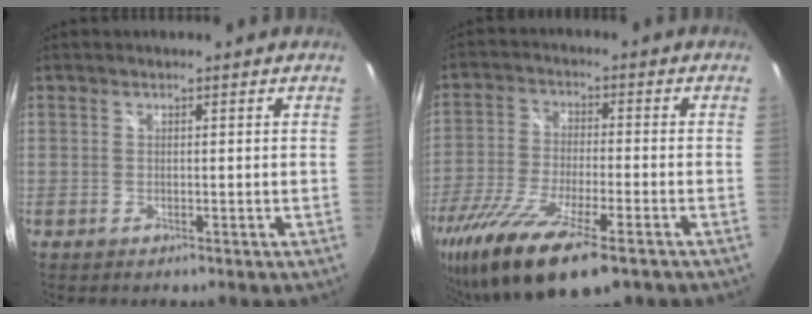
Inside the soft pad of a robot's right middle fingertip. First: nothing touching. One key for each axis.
{"total": 18.0, "fx": -12.0, "fy": 4.6, "fz": 12.6, "tx": -0.260, "ty": -0.065, "tz": -0.217}